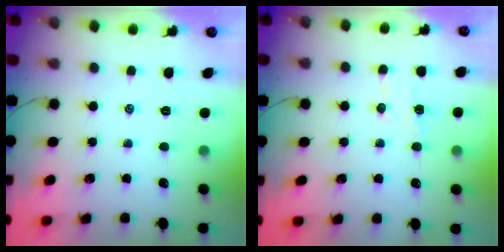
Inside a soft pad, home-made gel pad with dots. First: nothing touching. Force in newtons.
{"total": 5.2, "press": 5.0, "slide": 1.3}